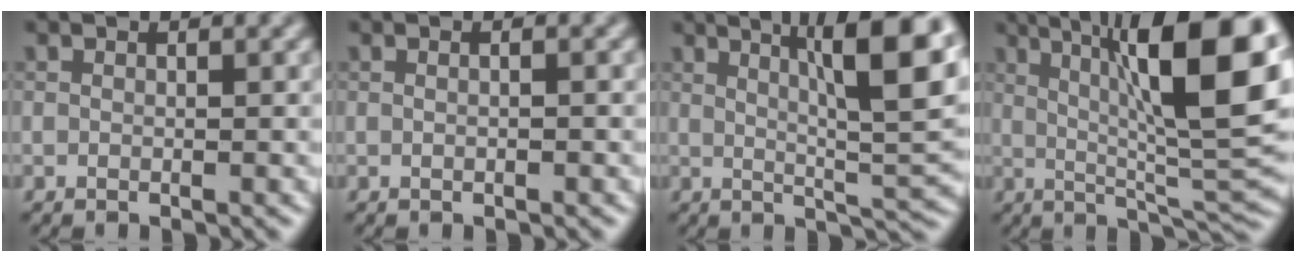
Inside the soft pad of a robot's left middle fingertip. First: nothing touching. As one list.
[{"total": 2.0, "force": [0.6, 1.1, 1.6], "torque": [-0.013, 0.017, -0.015]}, {"total": 11.3, "force": [4.2, 2.5, 10.1], "torque": [-0.123, 0.015, 0.061]}, {"total": 14.4, "force": [4.3, 3.5, 13.3], "torque": [-0.176, 0.012, 0.066]}]